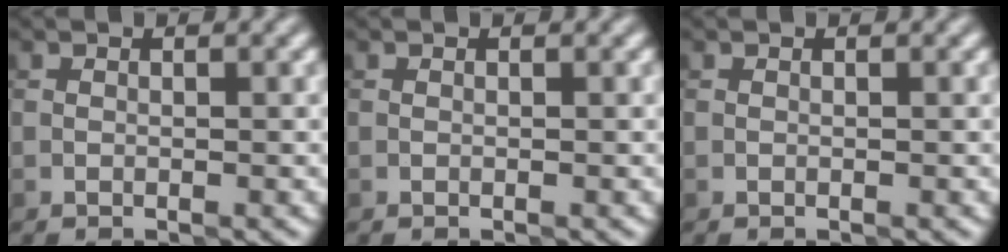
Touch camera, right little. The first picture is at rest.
{"total": 0.0}
{"total": 0.0}